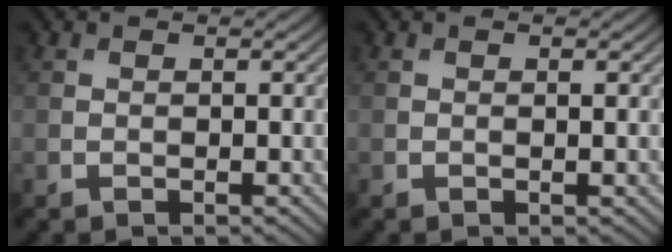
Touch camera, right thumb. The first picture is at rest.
{"total": 1.2, "force": [0.1, 0.3, 1.2], "torque": [-0.015, 0.001, -0.001]}